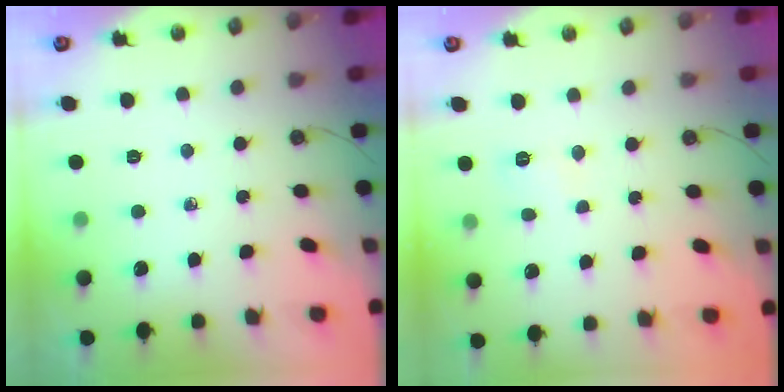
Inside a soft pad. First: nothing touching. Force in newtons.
{"total": 3.5, "press": 3.4, "slide": 1.0}